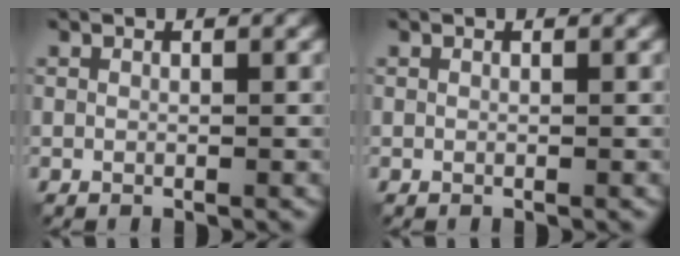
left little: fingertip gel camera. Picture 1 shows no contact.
{"total": 0.0}